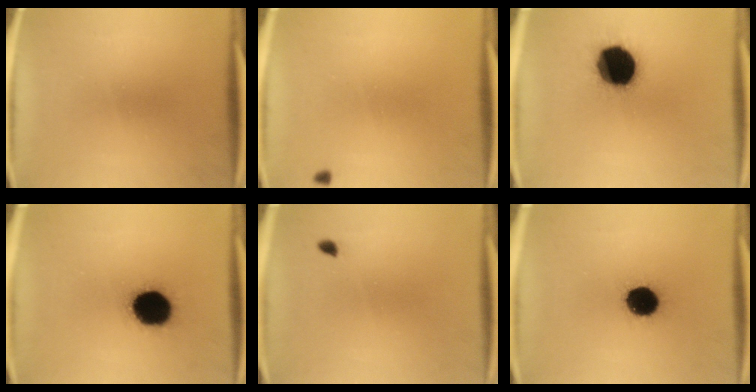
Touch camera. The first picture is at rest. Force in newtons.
{"total": 0.6}
{"total": 19.9}
{"total": 16.6}
{"total": 0.9}
{"total": 13.1}